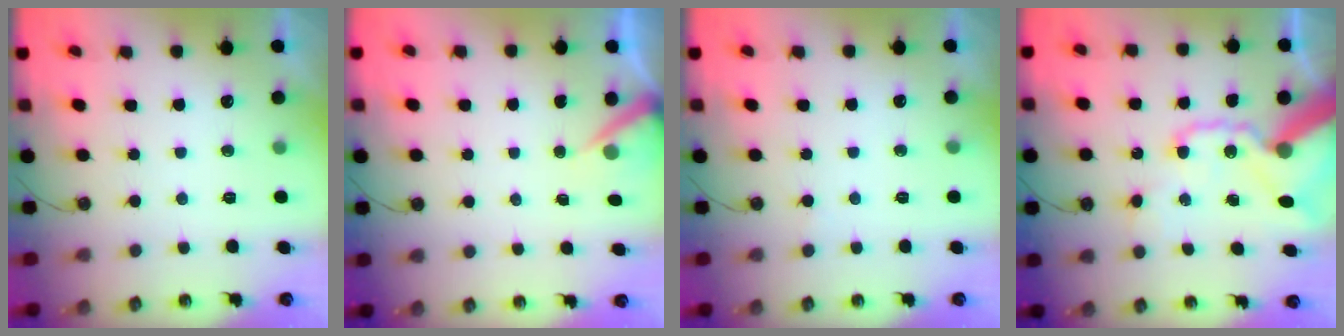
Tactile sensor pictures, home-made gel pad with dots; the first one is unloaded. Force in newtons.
{"total": 4.1, "press": 4.1, "slide": 0.4}
{"total": 5.5, "press": 5.5, "slide": 0.4}
{"total": 21.3, "press": 21.0, "slide": 3.5}